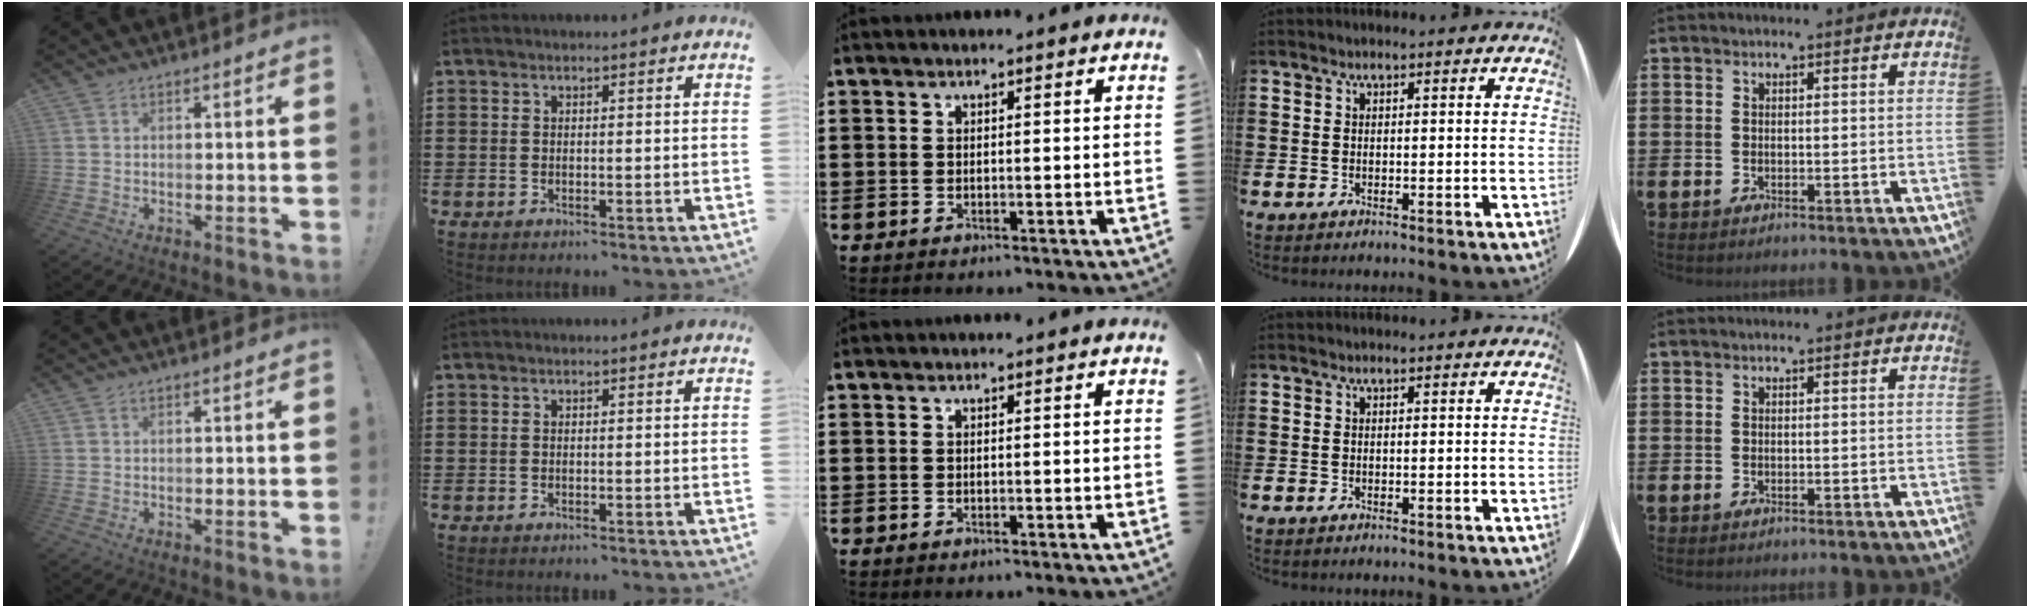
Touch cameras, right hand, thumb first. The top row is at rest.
{}